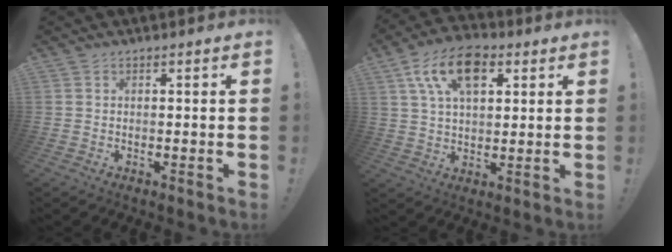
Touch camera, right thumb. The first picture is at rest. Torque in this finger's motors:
{"motor_torque": [0.36, 0.60, 0.33, -0.13, 0.15]}